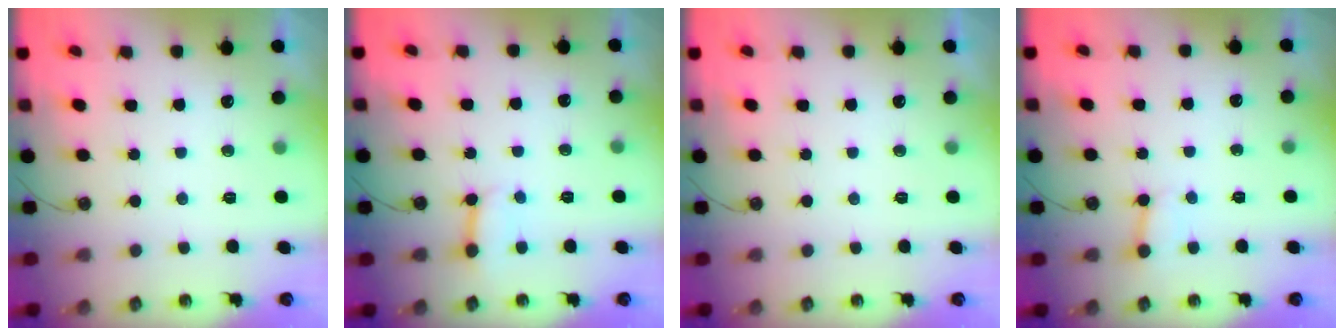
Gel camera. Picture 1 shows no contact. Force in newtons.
{"total": 4.0, "press": 3.9, "slide": 0.6}
{"total": 0.0}
{"total": 6.1, "press": 6.1, "slide": 0.5}